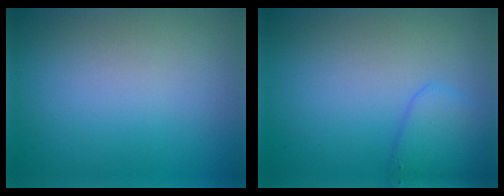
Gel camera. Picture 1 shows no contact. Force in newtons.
{"total": 2.5, "press": 2.5, "slide": 0.2}